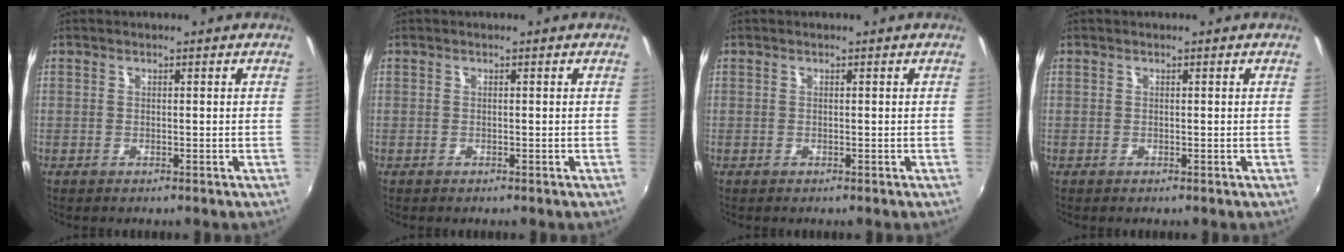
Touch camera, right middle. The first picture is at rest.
{"total": 0.0}
{"total": 0.0}
{"total": 0.0}